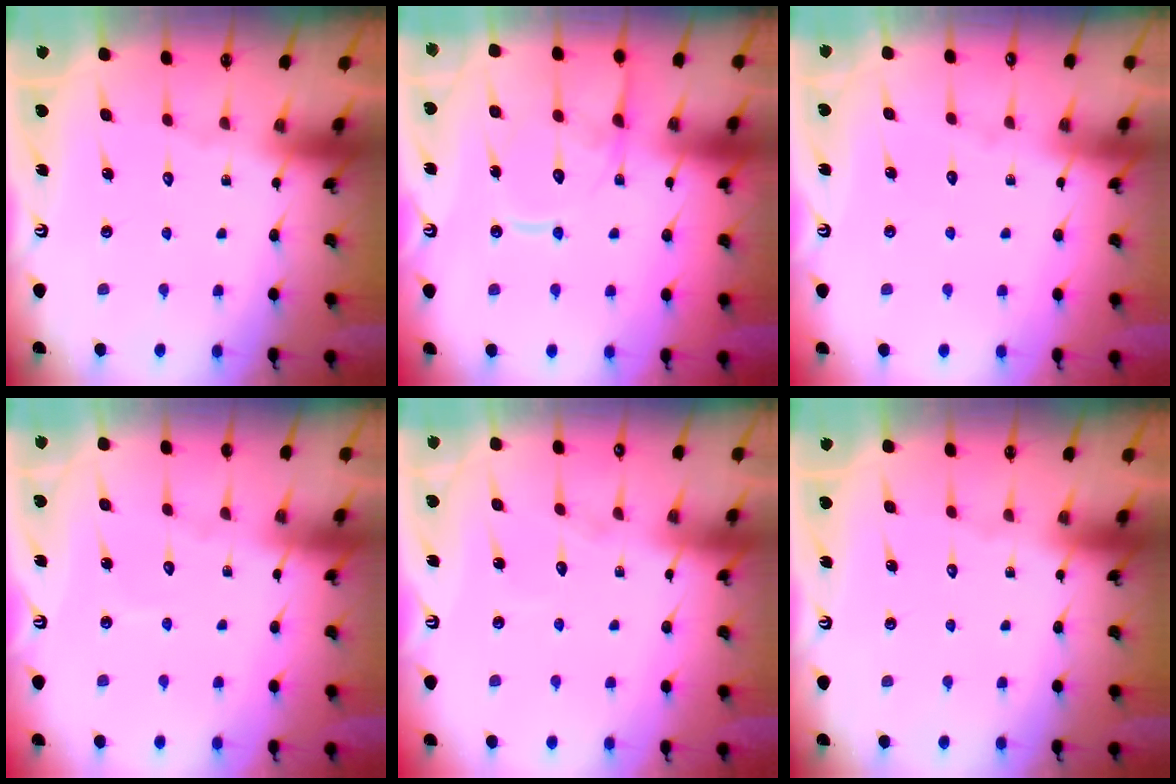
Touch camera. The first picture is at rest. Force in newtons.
{"total": 13.5, "press": 13.4, "slide": 1.3}
{"total": 2.6, "press": 2.6, "slide": 0.2}
{"total": 2.7, "press": 2.6, "slide": 0.3}
{"total": 5.8, "press": 5.8, "slide": 0.4}
{"total": 0.0}